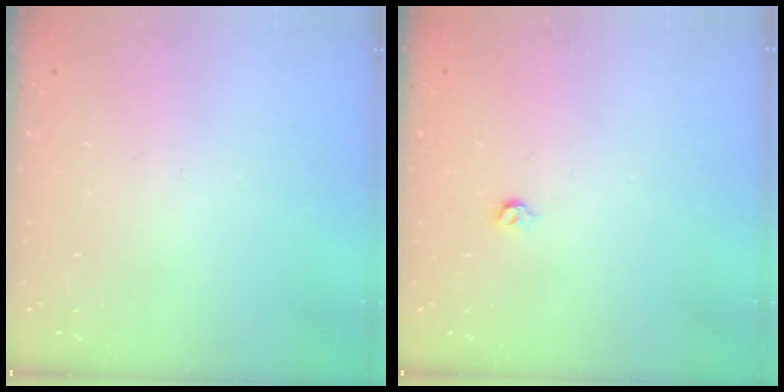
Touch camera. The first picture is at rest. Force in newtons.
{"total": 3.6, "press": 3.6, "slide": 0.7}